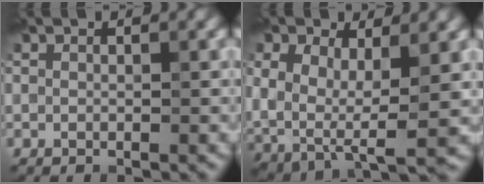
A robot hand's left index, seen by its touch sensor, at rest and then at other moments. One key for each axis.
{"total": 7.6, "fx": 0.9, "fy": 4.6, "fz": 5.9, "tx": -0.134, "ty": -0.017, "tz": 0.023}